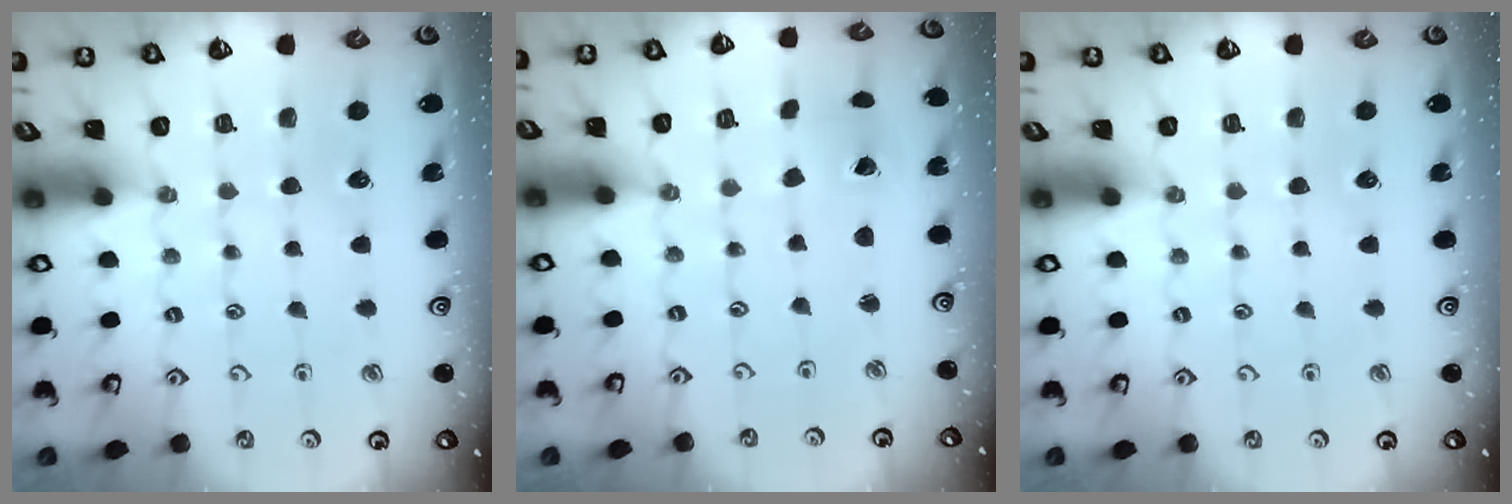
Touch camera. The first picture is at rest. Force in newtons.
{"total": 1.7, "press": 1.7, "slide": 0.1}
{"total": 0.0}